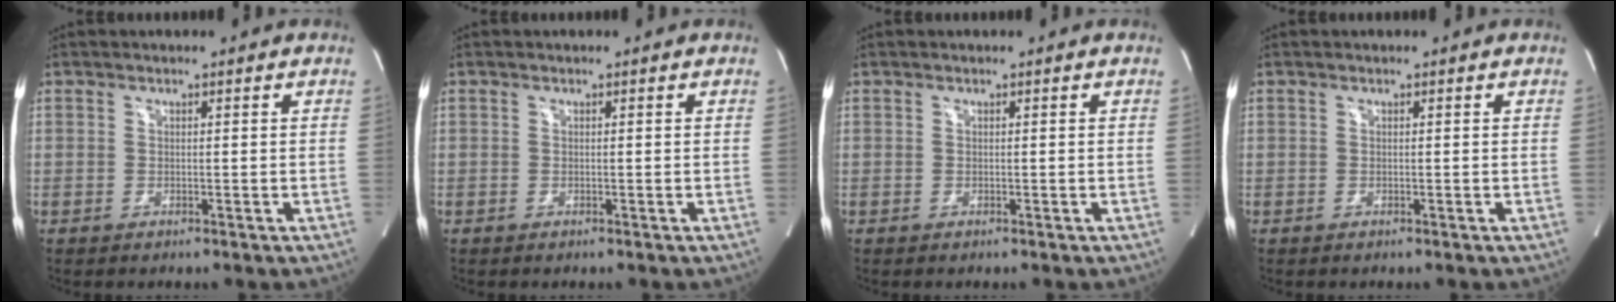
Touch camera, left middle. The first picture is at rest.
{"total": 0.0}
{"total": 0.0}
{"total": 0.0}